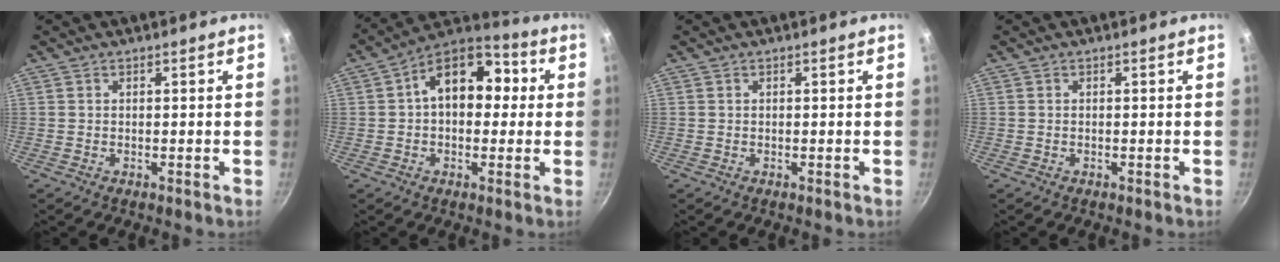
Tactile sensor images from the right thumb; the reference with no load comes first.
{"total": 13.5, "force": [1.9, 8.7, 10.2], "torque": [-0.113, 0.037, 0.013]}
{"total": 0.0}
{"total": 0.0}